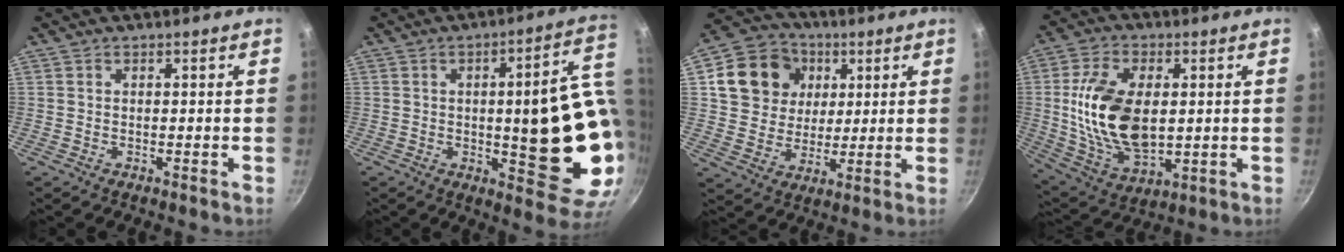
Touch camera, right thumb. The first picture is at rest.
{"total": 20.9, "force": [0.3, 6.3, 20.0], "torque": [-0.227, -0.011, 0.010]}
{"total": 14.6, "force": [4.3, 12.5, 6.1], "torque": [-0.089, 0.006, 0.068]}
{"total": 18.0, "force": [1.3, 10.6, 14.5], "torque": [-0.259, -0.006, 0.032]}